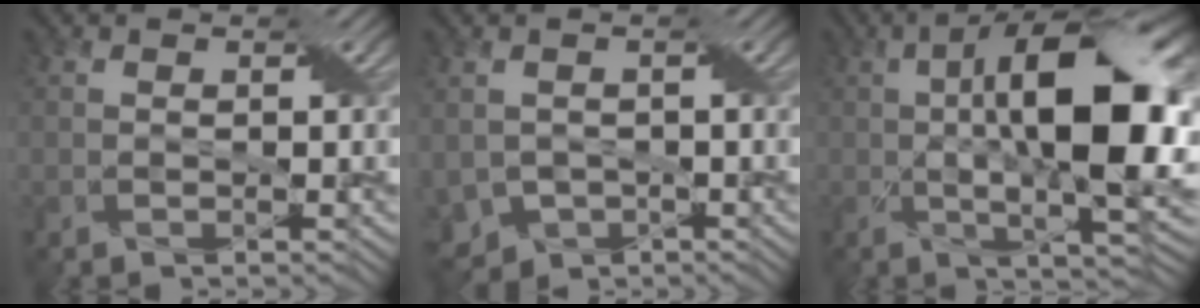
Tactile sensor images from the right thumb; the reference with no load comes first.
{"total": 5.6, "force": [-2.6, 3.8, 3.3], "torque": [-0.078, -0.020, -0.049]}
{"total": 15.9, "force": [0.7, 5.7, 14.9], "torque": [-0.225, 0.008, 0.009]}